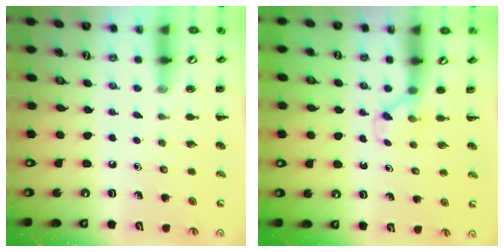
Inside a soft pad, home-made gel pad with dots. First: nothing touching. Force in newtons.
{"total": 2.8, "press": 2.6, "slide": 1.0}